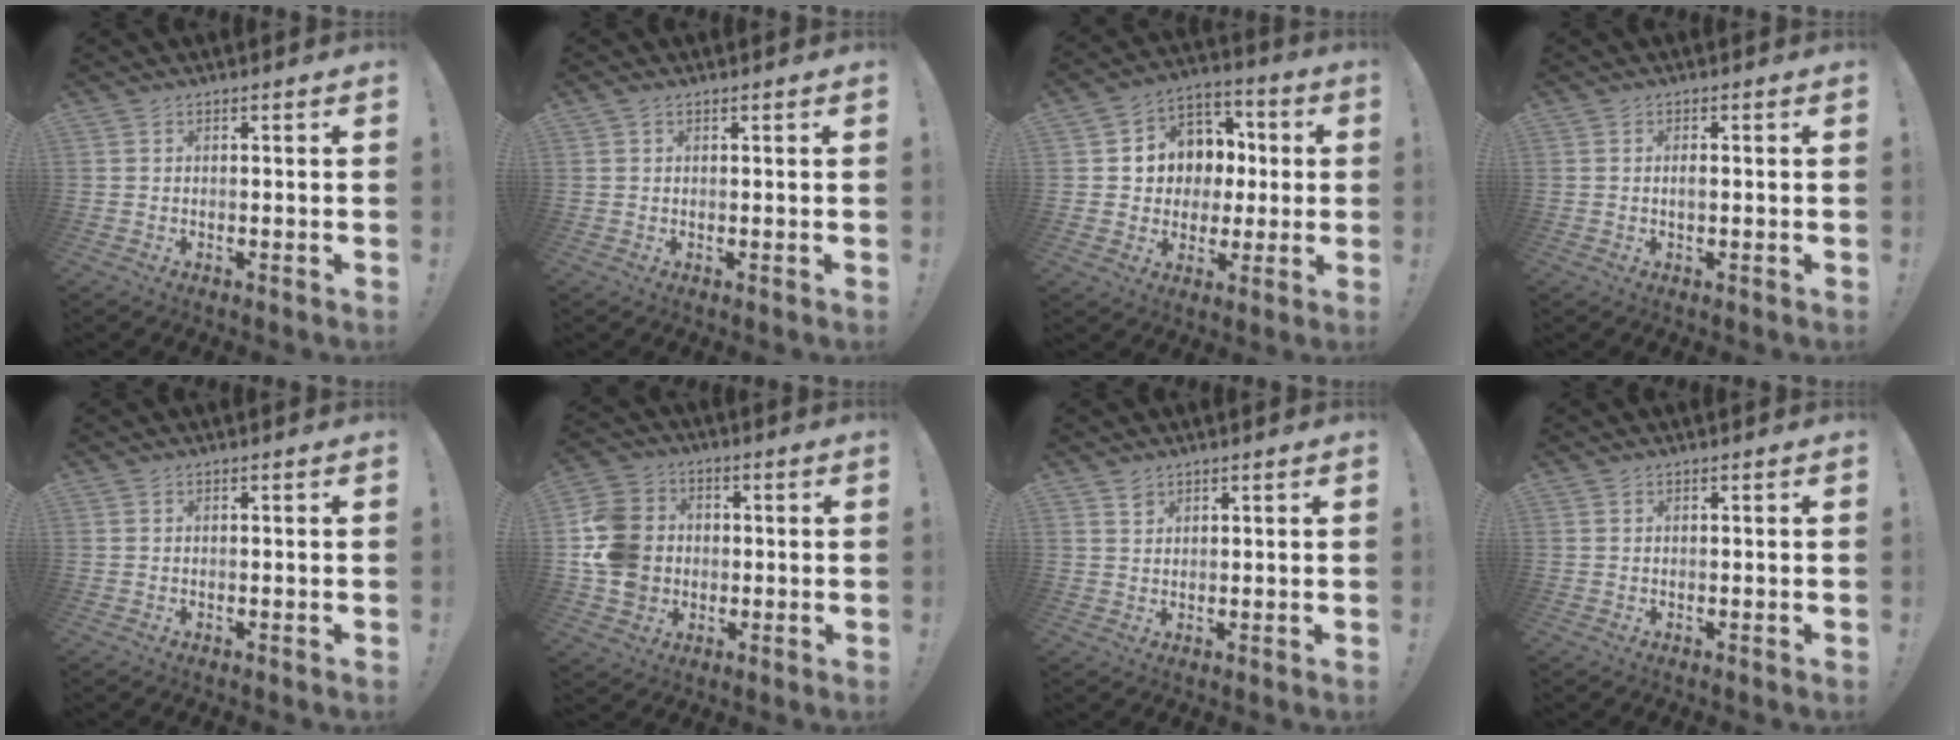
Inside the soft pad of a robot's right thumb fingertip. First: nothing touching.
{"total": 0.9, "force": [0.5, 0.4, 0.6], "torque": [-0.011, 0.002, 0.009]}
{"total": 9.9, "force": [0.4, 9.5, 2.6], "torque": [-0.032, -0.001, 0.026]}
{"total": 1.2, "force": [0.0, 0.4, 1.2], "torque": [-0.016, -0.002, -0.002]}
{"total": 0.0}
{"total": 15.0, "force": [-0.3, 13.1, 7.3], "torque": [-0.132, 0.013, 0.001]}
{"total": 2.1, "force": [1.6, 1.4, 0.4], "torque": [0.003, -0.011, 0.028]}
{"total": 0.0}